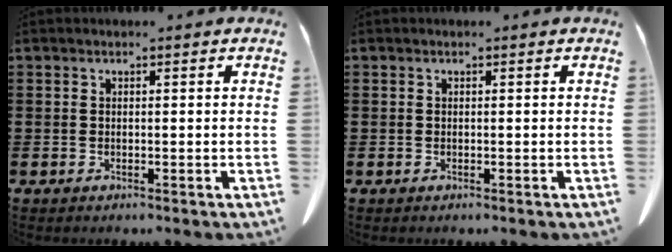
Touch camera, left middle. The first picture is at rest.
{"total": 0.0}